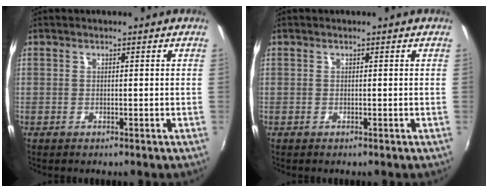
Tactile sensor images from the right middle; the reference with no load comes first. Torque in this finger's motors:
{"motor_torque": [0.05, -0.03, 0.01, 0.01]}